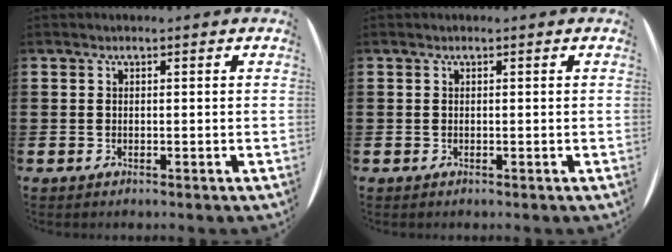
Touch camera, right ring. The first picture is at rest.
{"total": 0.0}